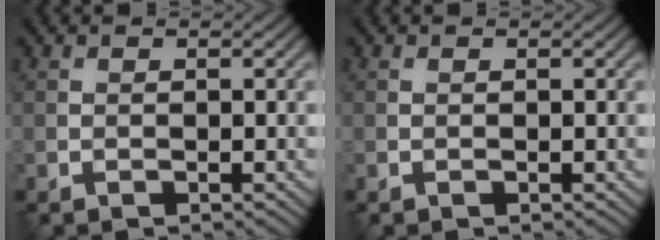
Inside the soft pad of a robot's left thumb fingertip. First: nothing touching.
{"total": 0.0}